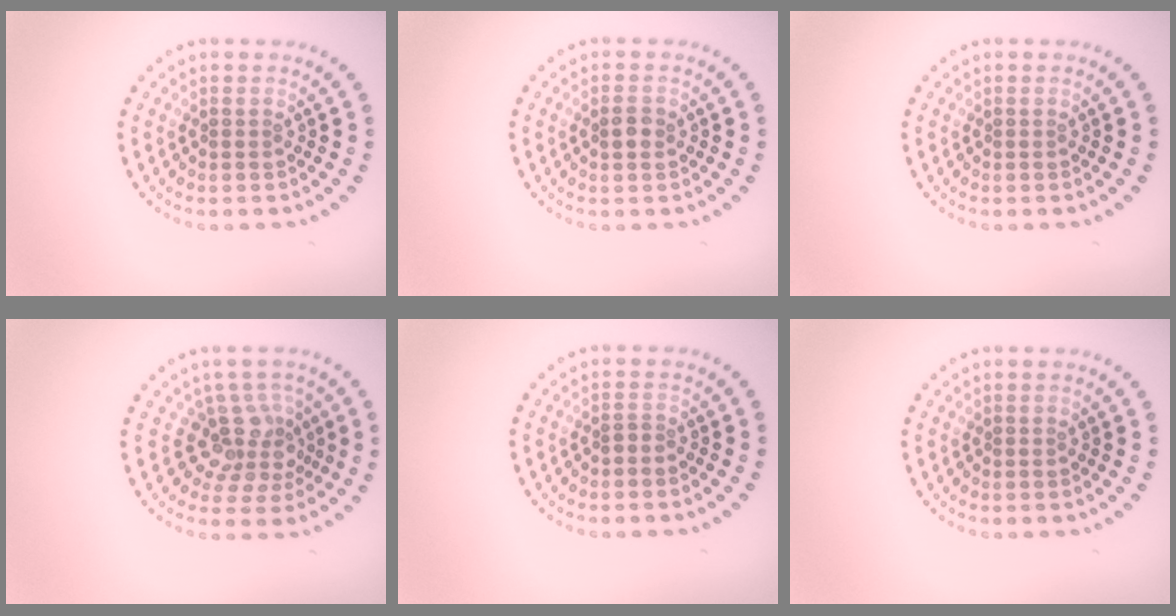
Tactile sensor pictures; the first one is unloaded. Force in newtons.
{"total": 1.4, "press": 1.4, "slide": 0.1}
{"total": 0.0}
{"total": 3.8, "press": 2.9, "slide": 2.6}
{"total": 0.6, "press": 0.4, "slide": 0.4}
{"total": 0.0}